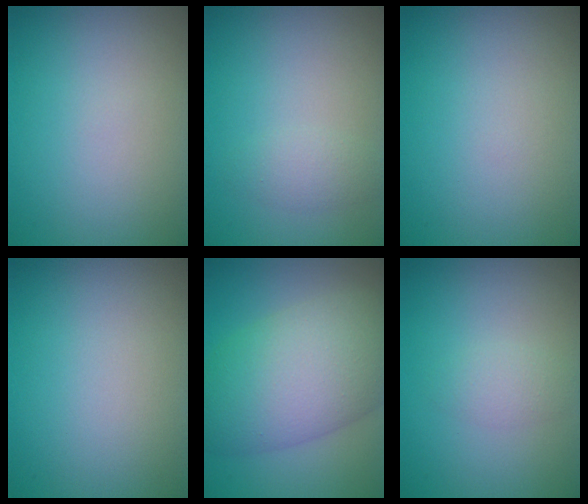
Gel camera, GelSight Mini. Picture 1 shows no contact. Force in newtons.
{"total": 1.6, "press": 1.6, "slide": 0.0}
{"total": 0.0}
{"total": 0.0}
{"total": 9.6, "press": 9.6, "slide": 0.2}
{"total": 1.4, "press": 1.4, "slide": 0.0}